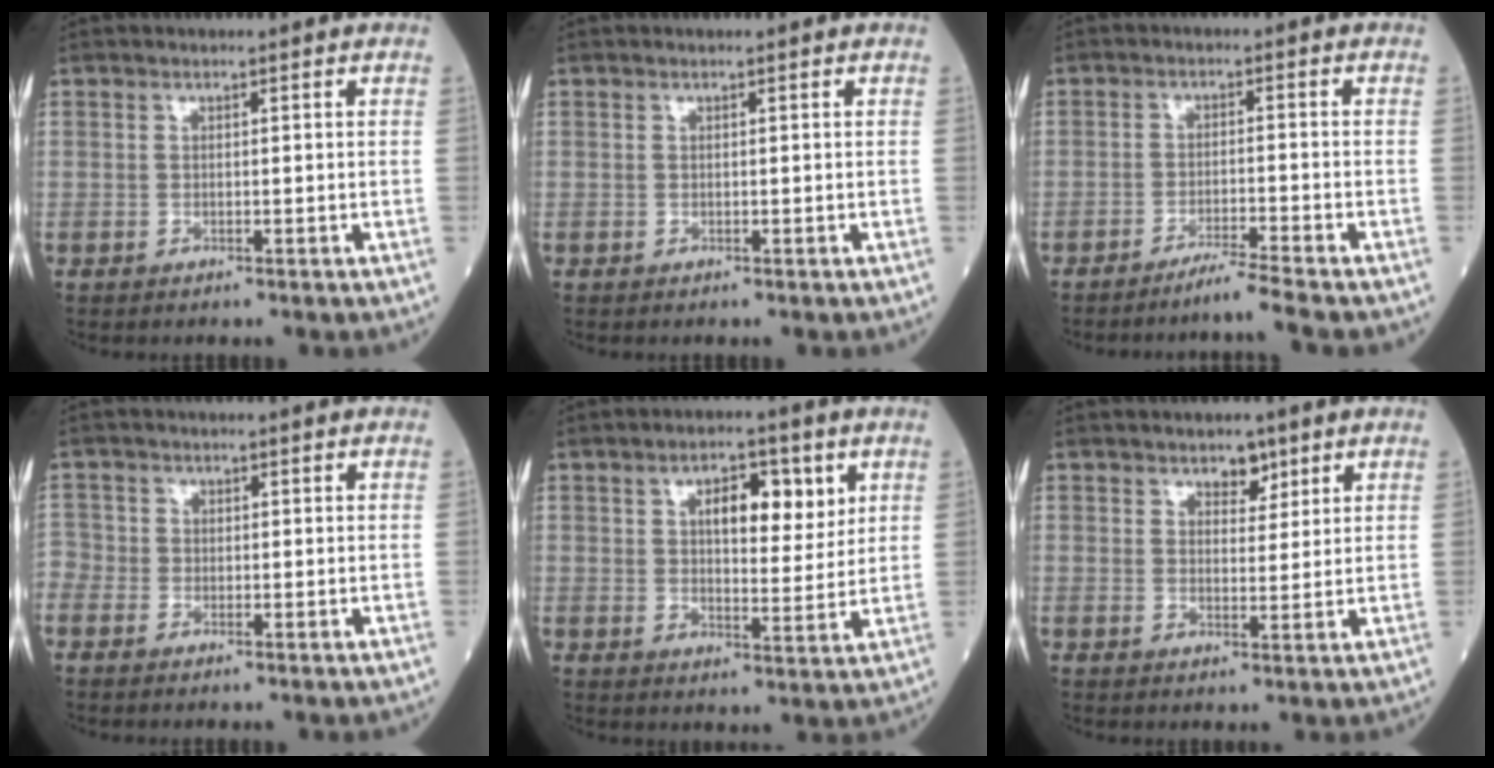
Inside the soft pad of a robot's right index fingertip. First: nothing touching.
{"total": 0.0}
{"total": 4.6, "force": [-3.9, -1.4, 1.9], "torque": [-0.036, -0.017, -0.071]}
{"total": 2.5, "force": [-1.1, 2.1, 1.0], "torque": [-0.030, 0.004, -0.026]}
{"total": 7.6, "force": [3.2, 3.2, 6.2], "torque": [-0.093, 0.004, 0.049]}
{"total": 3.0, "force": [2.0, 1.6, 1.4], "torque": [-0.018, -0.001, 0.033]}